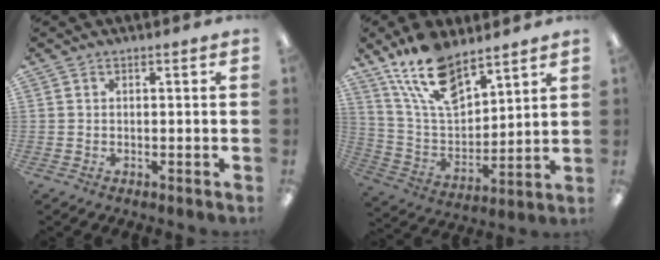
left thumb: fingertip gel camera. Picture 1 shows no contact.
{"total": 16.4, "force": [11.6, 7.2, 9.0], "torque": [-0.184, -0.053, 0.213]}